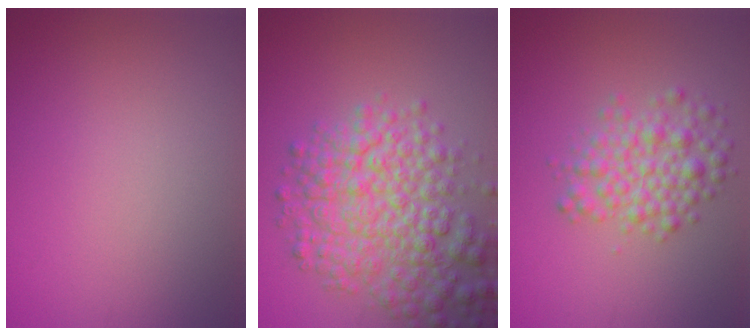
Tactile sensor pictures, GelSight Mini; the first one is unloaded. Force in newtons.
{"total": 7.3, "press": 7.3, "slide": 0.2}
{"total": 3.9, "press": 3.9, "slide": 0.1}